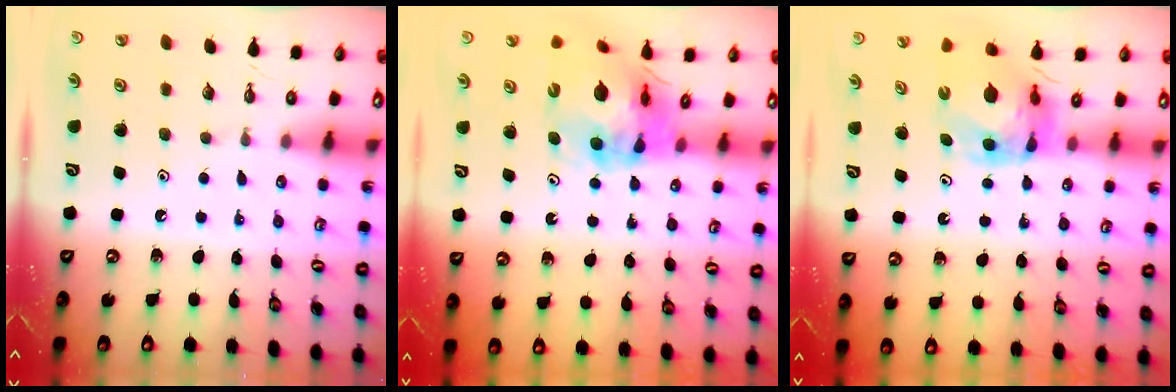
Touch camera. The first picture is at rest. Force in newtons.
{"total": 15.7, "press": 15.6, "slide": 1.7}
{"total": 6.7, "press": 6.7, "slide": 0.6}